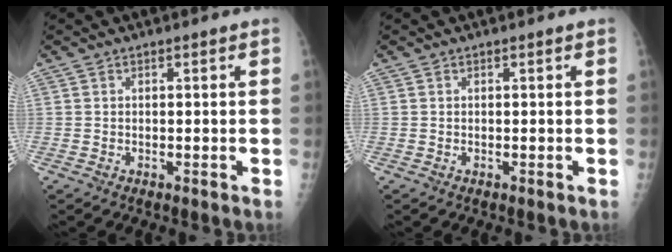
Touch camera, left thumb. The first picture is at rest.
{"total": 0.0}